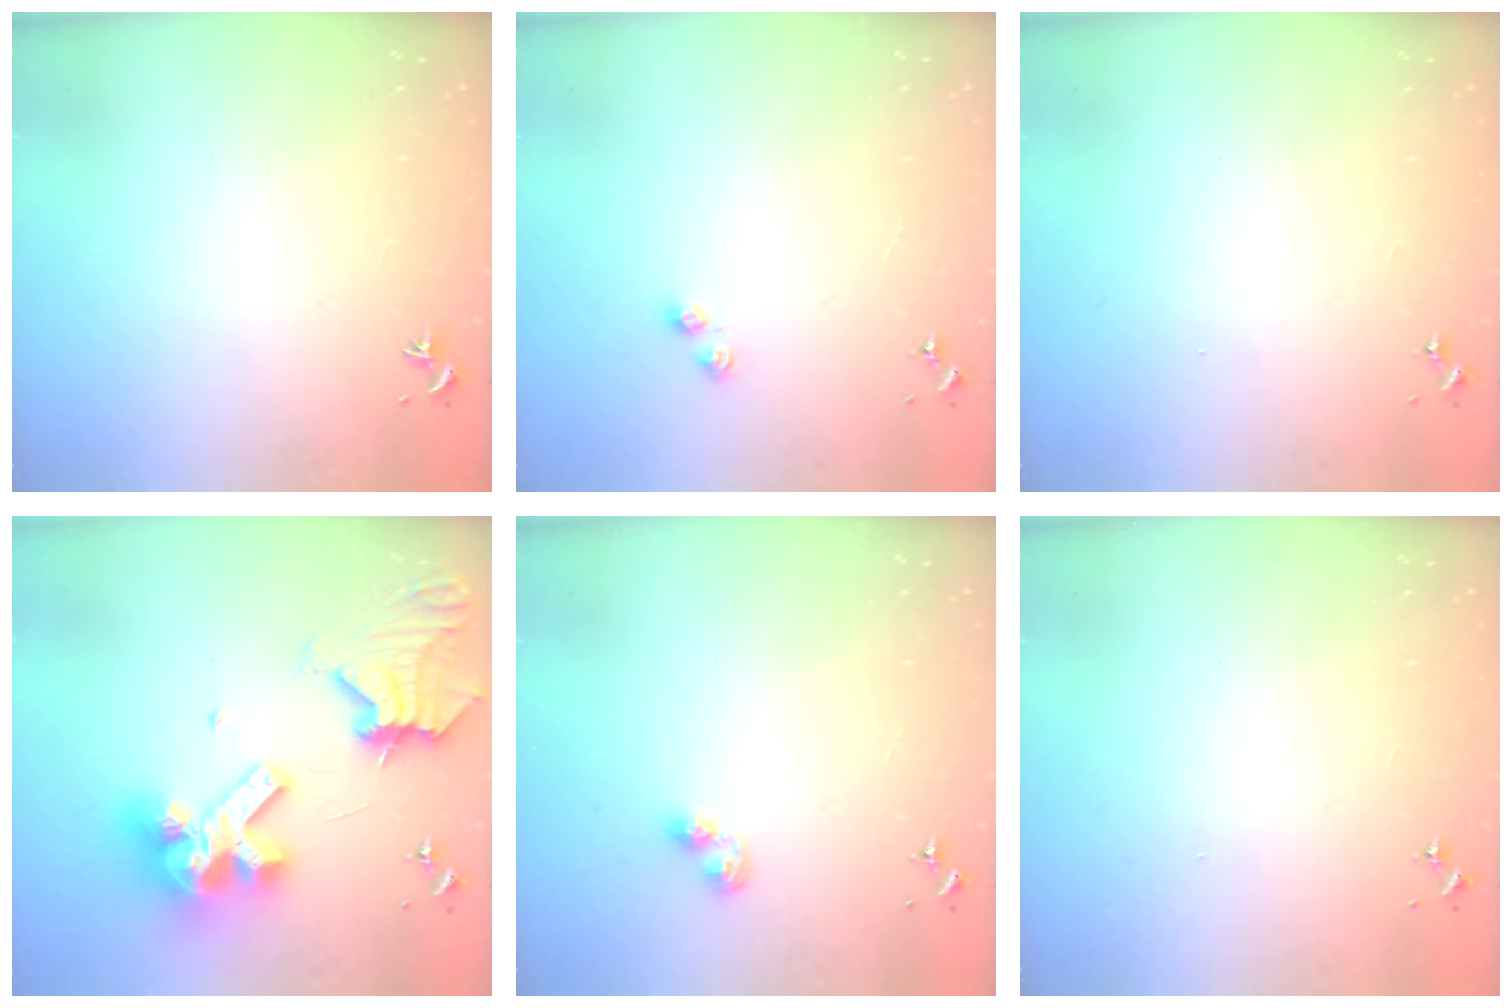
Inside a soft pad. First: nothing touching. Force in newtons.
{"total": 2.8, "press": 2.8, "slide": 0.4}
{"total": 0.0}
{"total": 20.0, "press": 19.9, "slide": 2.4}
{"total": 5.6, "press": 5.5, "slide": 0.6}
{"total": 0.0}